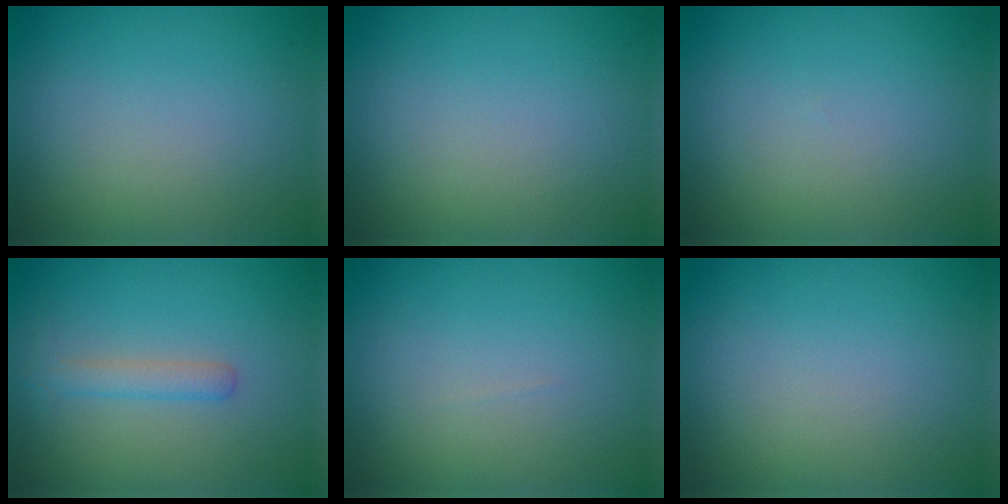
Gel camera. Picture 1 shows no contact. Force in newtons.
{"total": 0.0}
{"total": 0.0}
{"total": 1.8, "press": 1.8, "slide": 0.1}
{"total": 0.0}
{"total": 0.0}